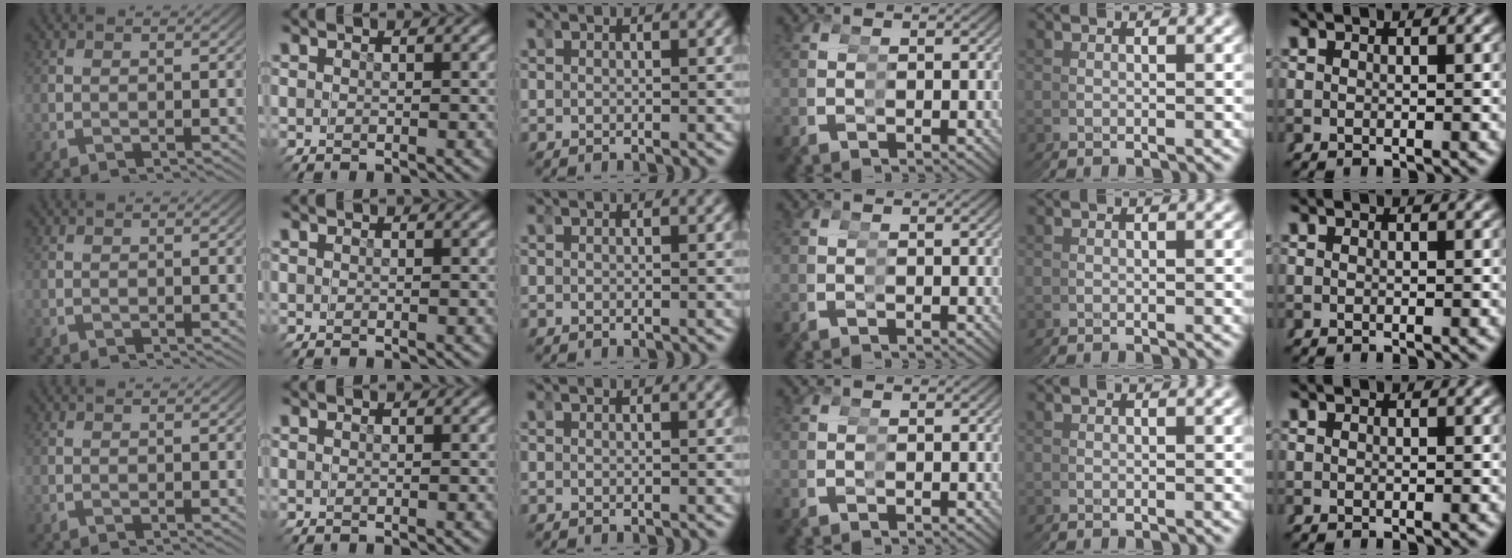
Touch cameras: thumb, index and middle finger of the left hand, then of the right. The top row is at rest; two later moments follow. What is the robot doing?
{"motion": "reach", "object": "sticker"}